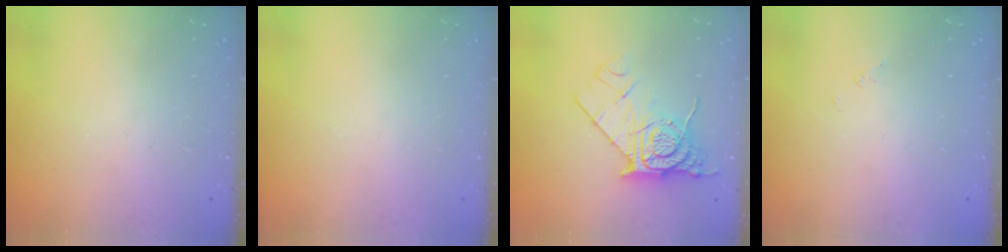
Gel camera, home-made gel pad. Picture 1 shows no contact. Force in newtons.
{"total": 0.0}
{"total": 12.4, "press": 12.3, "slide": 0.9}
{"total": 1.7, "press": 1.7, "slide": 0.3}